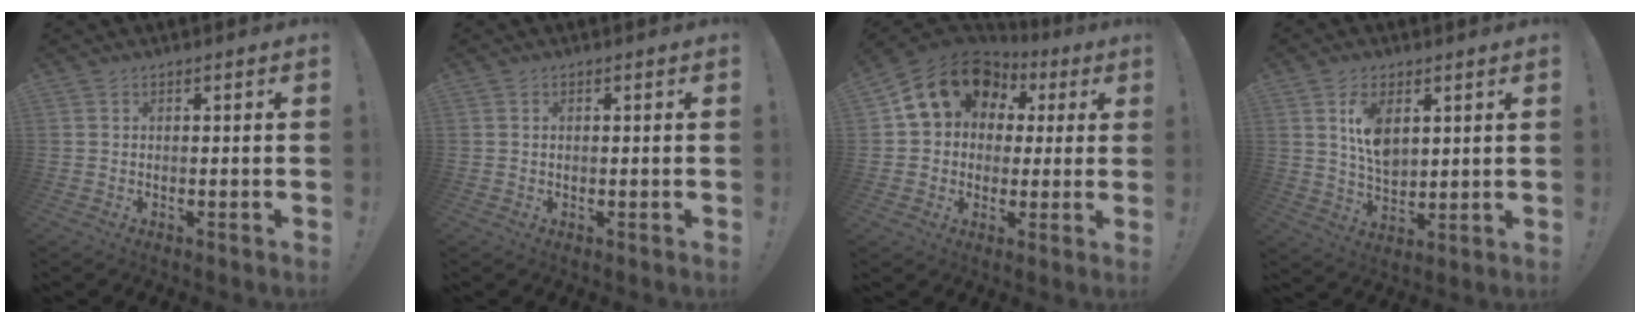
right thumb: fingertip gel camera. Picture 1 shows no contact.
{"total": 0.6, "force": [0.1, 0.4, 0.4], "torque": [-0.016, 0.005, 0.003]}
{"total": 15.7, "force": [6.9, 11.9, 7.5], "torque": [-0.111, -0.031, 0.130]}
{"total": 9.3, "force": [3.6, 5.7, 6.4], "torque": [-0.099, -0.009, 0.068]}